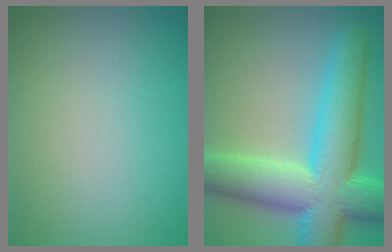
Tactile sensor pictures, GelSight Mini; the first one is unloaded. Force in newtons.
{"total": 11.3, "press": 11.3, "slide": 0.5}